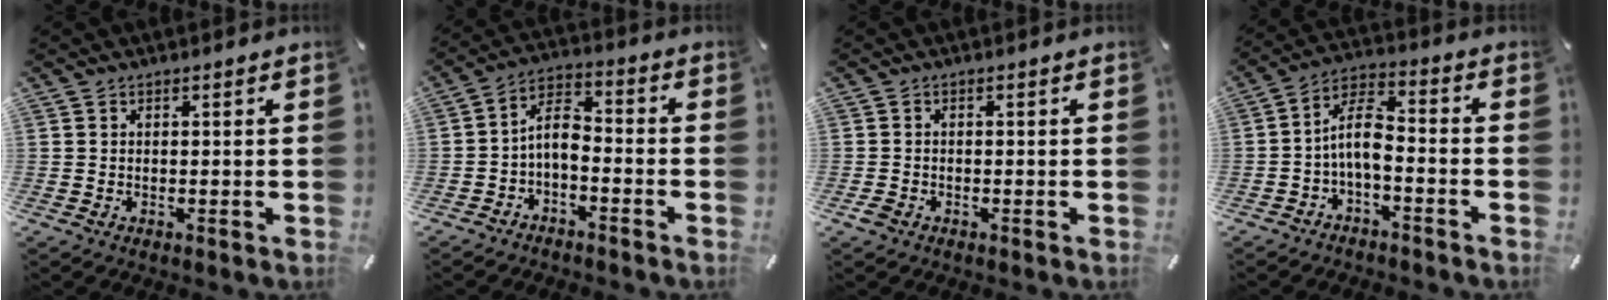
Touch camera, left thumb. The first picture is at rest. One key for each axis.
{"total": 7.1, "fx": -2.4, "fy": 3.9, "fz": 5.5, "tx": -0.114, "ty": 0.009, "tz": -0.044}
{"total": 1.5, "fx": -0.8, "fy": 1.0, "fz": 0.8, "tx": -0.012, "ty": 0.004, "tz": -0.015}
{"total": 9.0, "fx": -2.8, "fy": 4.1, "fz": 7.4, "tx": -0.150, "ty": 0.007, "tz": -0.051}